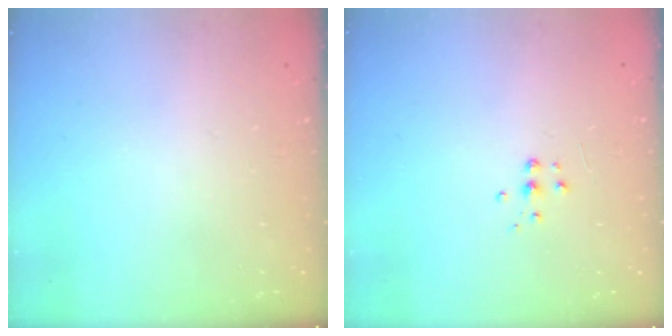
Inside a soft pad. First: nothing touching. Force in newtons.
{"total": 4.8, "press": 4.7, "slide": 0.4}